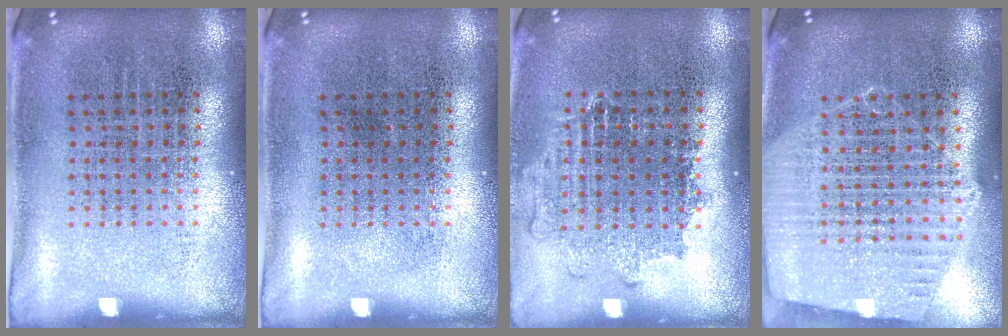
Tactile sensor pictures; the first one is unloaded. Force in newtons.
{"total": 0.0}
{"total": 1.0, "press": 1.0, "slide": 0.4}
{"total": 1.6, "press": 1.5, "slide": 0.4}